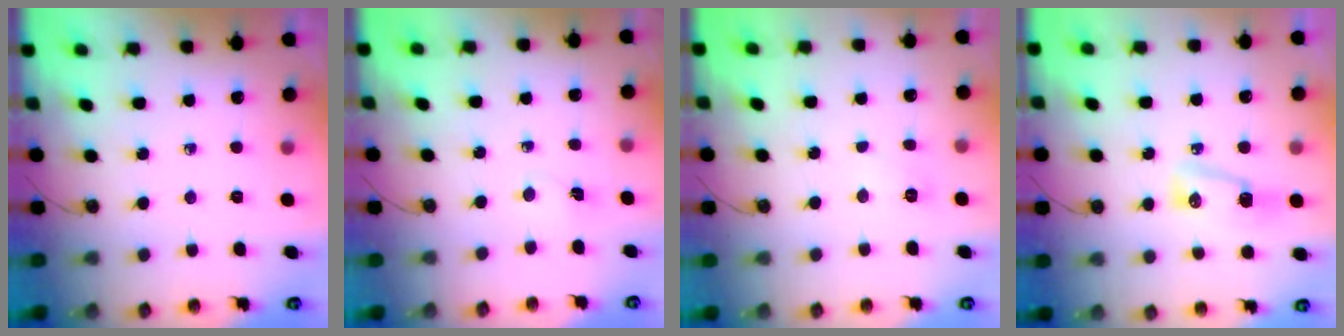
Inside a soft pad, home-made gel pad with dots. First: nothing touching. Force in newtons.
{"total": 3.9, "press": 1.0, "slide": 3.8}
{"total": 5.5, "press": 5.5, "slide": 0.7}
{"total": 7.4, "press": 7.3, "slide": 0.7}